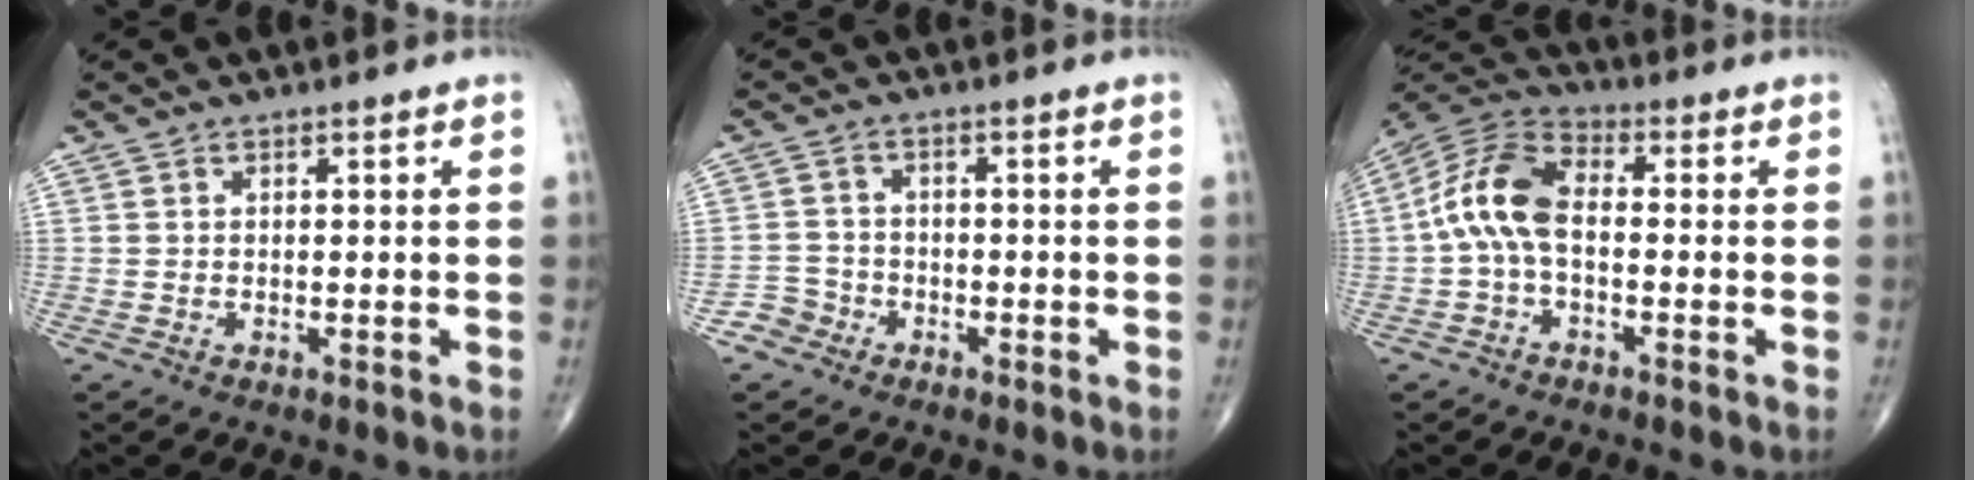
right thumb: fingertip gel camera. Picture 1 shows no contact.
{"total": 3.4, "force": [-2.0, 2.7, -0.1], "torque": [0.017, 0.016, -0.045]}
{"total": 10.7, "force": [-0.7, 5.8, 8.9], "torque": [-0.182, 0.032, -0.025]}